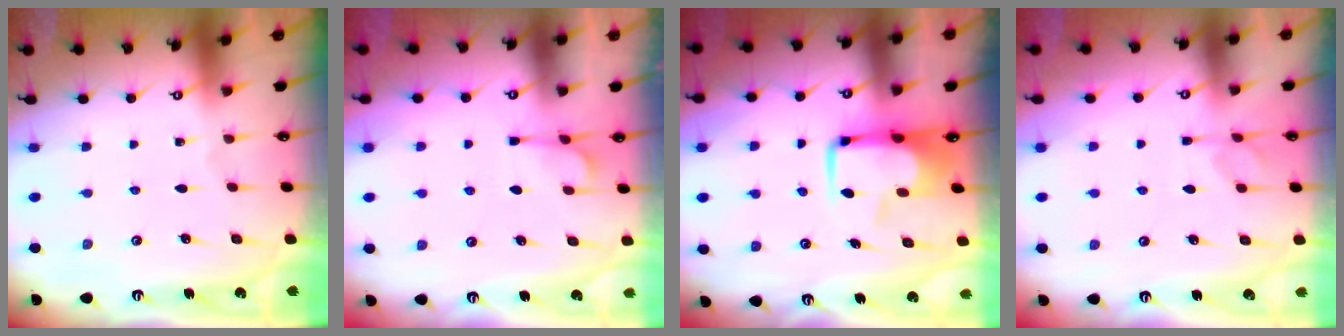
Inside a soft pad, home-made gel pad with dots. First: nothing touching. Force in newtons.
{"total": 1.3, "press": 0.2, "slide": 1.3}
{"total": 6.5, "press": 6.4, "slide": 1.2}
{"total": 2.3, "press": 1.9, "slide": 1.3}